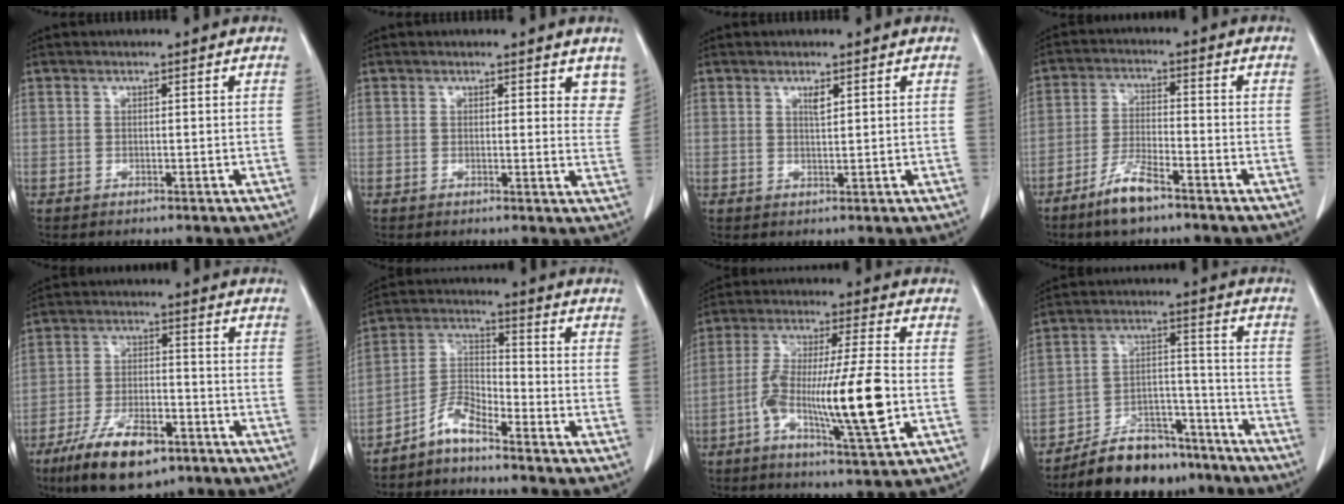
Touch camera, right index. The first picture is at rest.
{"total": 5.0, "force": [4.0, 1.8, 2.2], "torque": [-0.008, -0.017, 0.029]}
{"total": 1.4, "force": [0.8, 0.2, 1.1], "torque": [-0.022, -0.003, 0.015]}
{"total": 6.6, "force": [-4.8, 1.3, 4.3], "torque": [-0.092, -0.007, -0.092]}
{"total": 11.8, "force": [-7.4, 4.3, 8.1], "torque": [-0.152, -0.008, -0.126]}
{"total": 5.5, "force": [-4.5, 1.1, 2.8], "torque": [-0.063, 0.000, -0.095]}
{"total": 14.7, "force": [-3.3, 0.9, 14.3], "torque": [-0.260, -0.002, -0.057]}
{"total": 12.0, "force": [-10.2, 4.9, 3.8], "torque": [-0.048, 0.041, -0.167]}